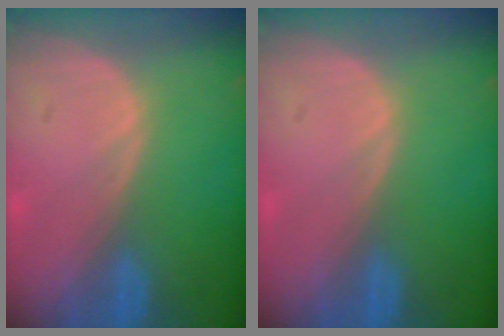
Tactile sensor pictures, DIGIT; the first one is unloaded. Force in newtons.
{"total": 0.0}